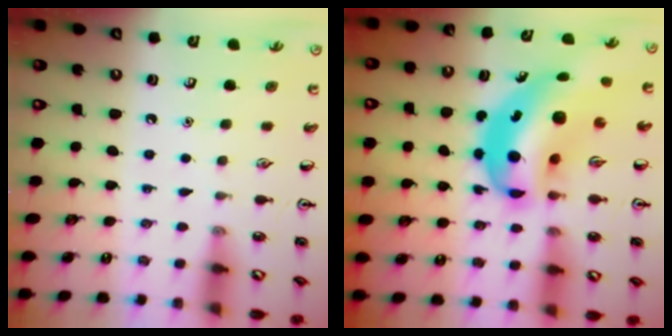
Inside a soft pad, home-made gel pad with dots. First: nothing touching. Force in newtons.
{"total": 13.1, "press": 12.5, "slide": 4.0}